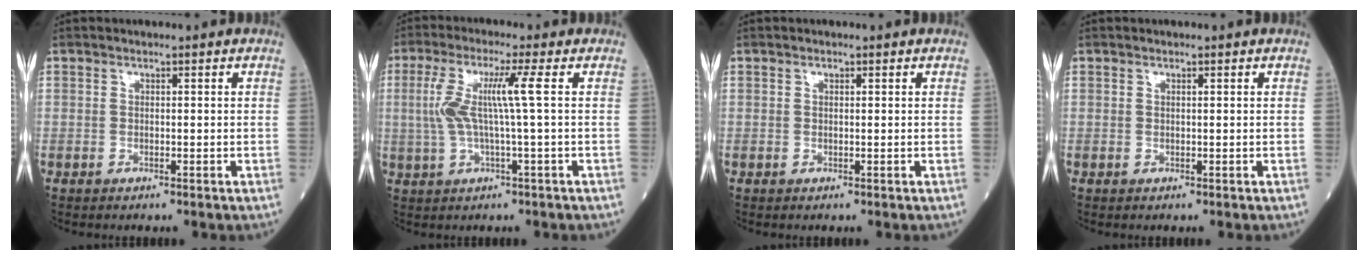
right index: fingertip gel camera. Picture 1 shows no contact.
{"total": 6.9, "force": [0.7, -0.8, 6.8], "torque": [-0.148, 0.013, 0.018]}
{"total": 0.0}
{"total": 0.0}